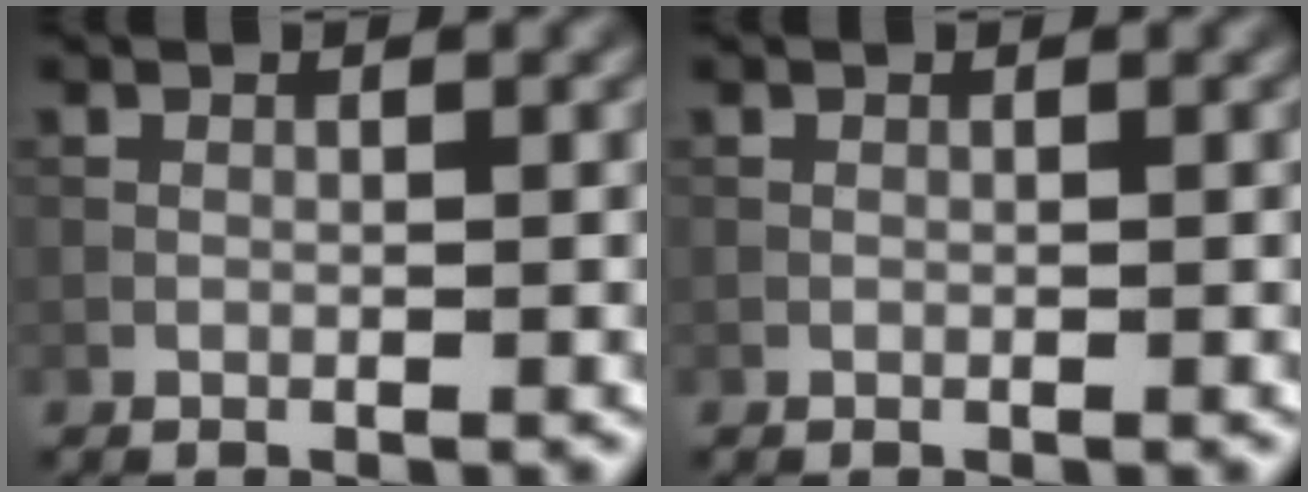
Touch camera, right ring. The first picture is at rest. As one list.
[{"total": 0.0}]